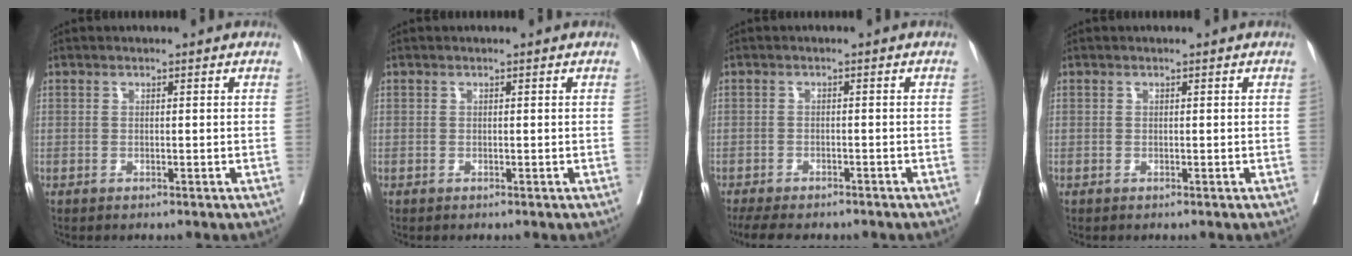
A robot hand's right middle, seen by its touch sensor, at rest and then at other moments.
{"total": 0.0}
{"total": 9.2, "force": [-7.7, 2.7, 4.3], "torque": [-0.064, -0.005, -0.104]}
{"total": 0.0}